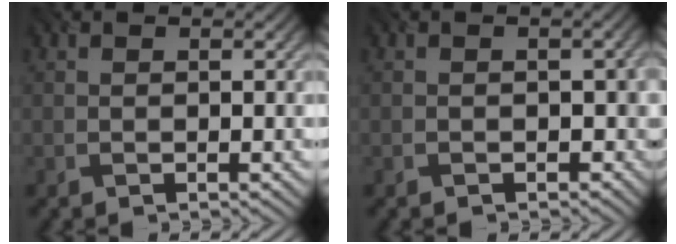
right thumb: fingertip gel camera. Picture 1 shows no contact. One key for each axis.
{"total": 1.8, "fx": -0.7, "fy": 1.4, "fz": 0.8, "tx": -0.013, "ty": -0.007, "tz": -0.009}